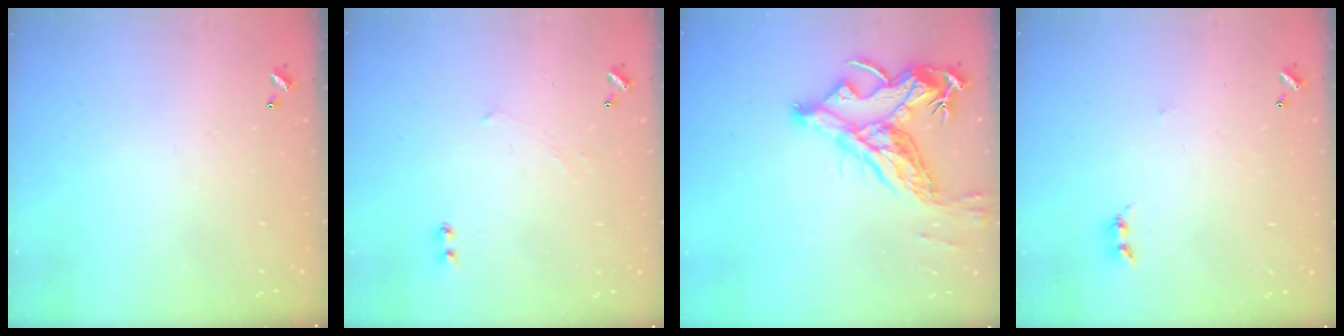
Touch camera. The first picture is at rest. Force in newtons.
{"total": 1.2, "press": 1.1, "slide": 0.5}
{"total": 13.7, "press": 13.6, "slide": 2.0}
{"total": 2.9, "press": 2.8, "slide": 0.4}